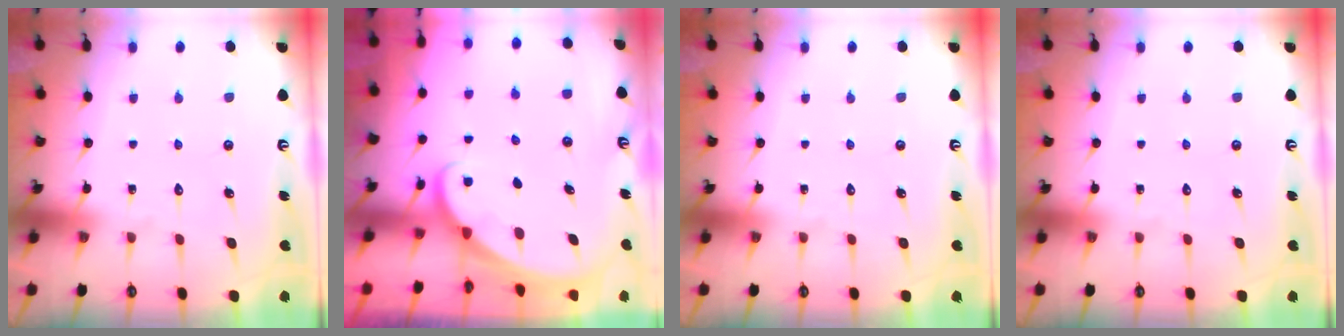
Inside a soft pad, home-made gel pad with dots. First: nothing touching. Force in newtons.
{"total": 1.5, "press": 1.5, "slide": 0.0}
{"total": 0.0}
{"total": 0.0}